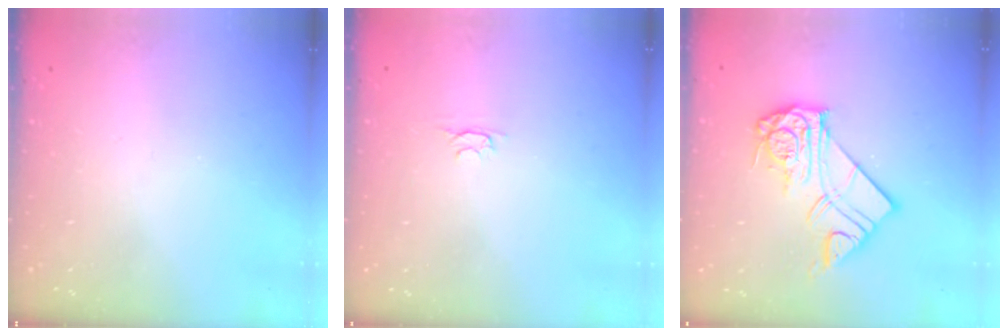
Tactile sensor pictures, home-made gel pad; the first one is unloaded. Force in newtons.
{"total": 2.4, "press": 2.3, "slide": 0.5}
{"total": 13.7, "press": 13.6, "slide": 1.4}